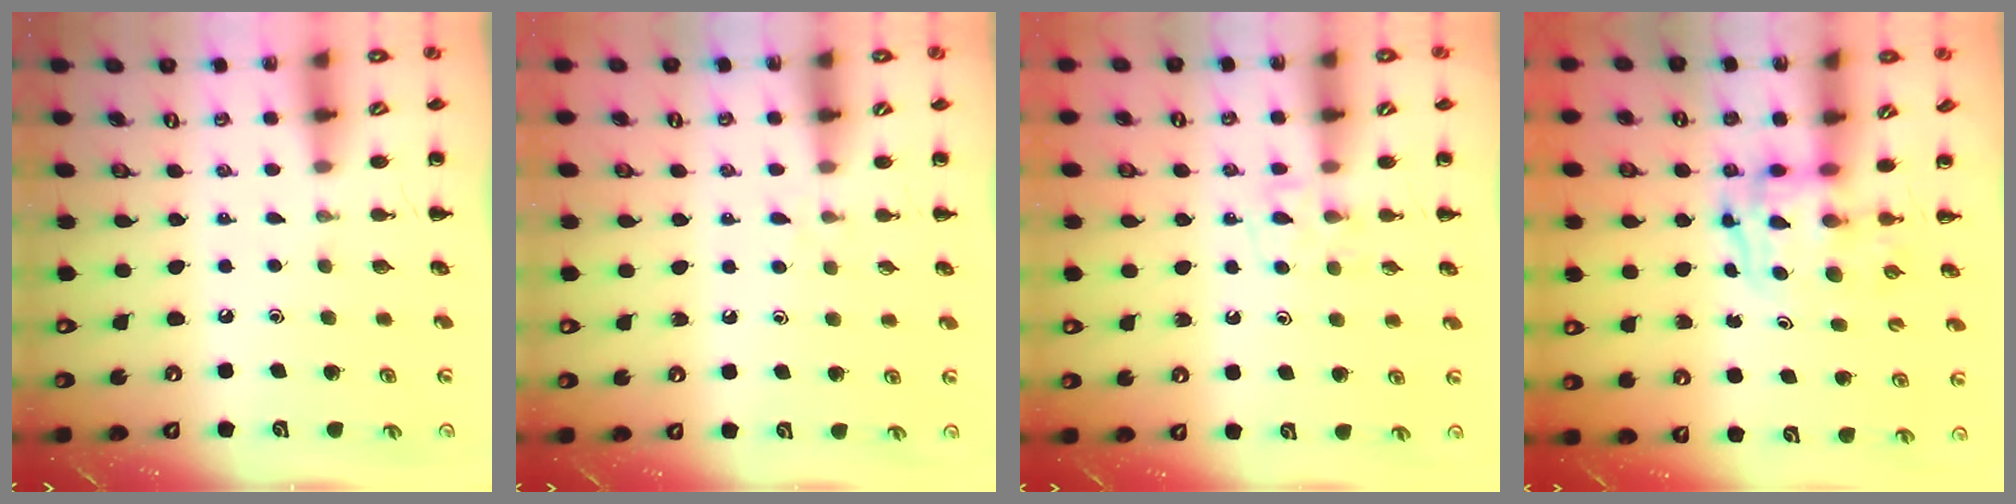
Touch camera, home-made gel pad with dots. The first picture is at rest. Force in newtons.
{"total": 3.4, "press": 3.2, "slide": 1.2}
{"total": 5.9, "press": 5.7, "slide": 1.3}
{"total": 3.4, "press": 3.4, "slide": 0.6}